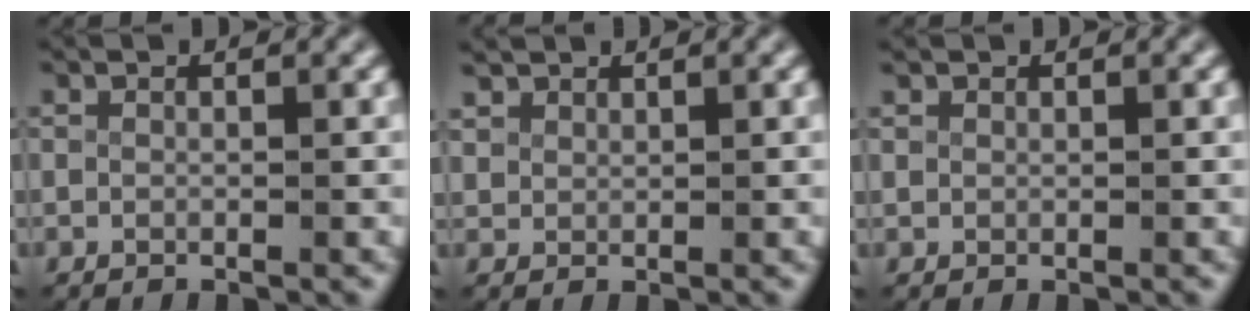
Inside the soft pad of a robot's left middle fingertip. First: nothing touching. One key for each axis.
{"total": 1.6, "fx": 1.5, "fy": 0.5, "fz": 0.2, "tx": -0.014, "ty": 0.000, "tz": 0.039}
{"total": 0.5, "fx": 0.5, "fy": 0.2, "fz": 0.0, "tx": -0.009, "ty": -0.006, "tz": 0.017}